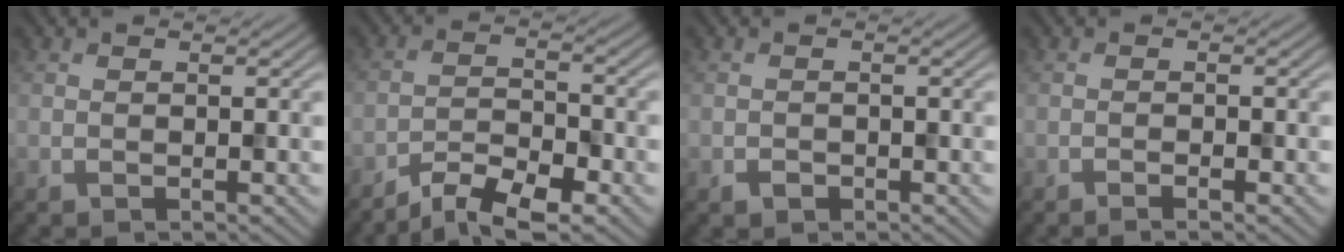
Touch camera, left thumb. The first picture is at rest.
{"total": 6.7, "force": [-5.2, 2.0, 3.8], "torque": [-0.071, 0.000, -0.100]}
{"total": 0.9, "force": [-0.5, 0.7, 0.3], "torque": [-0.006, -0.002, -0.012]}
{"total": 0.9, "force": [-0.6, 0.0, 0.7], "torque": [-0.012, 0.003, -0.013]}